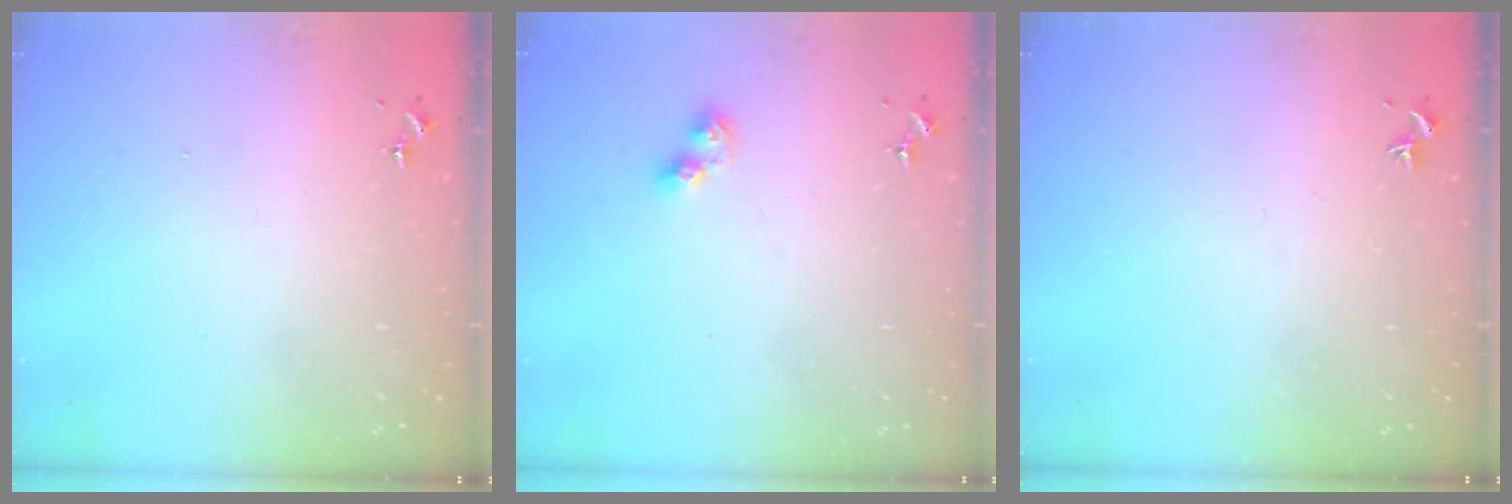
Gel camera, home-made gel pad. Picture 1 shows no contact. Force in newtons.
{"total": 6.3, "press": 6.3, "slide": 0.5}
{"total": 0.0}